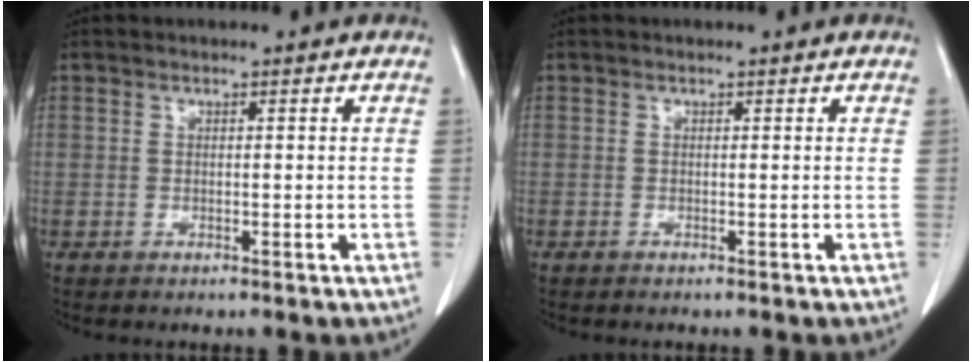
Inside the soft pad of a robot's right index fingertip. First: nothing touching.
{"total": 0.0}